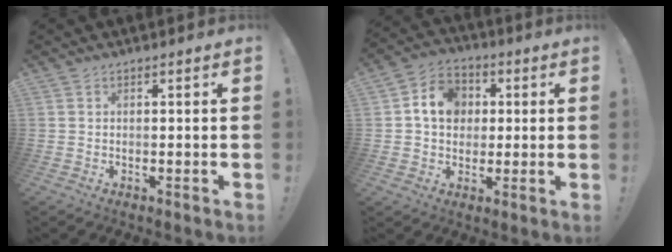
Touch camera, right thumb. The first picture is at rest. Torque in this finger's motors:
{"motor_torque": [1.16, 1.79, 1.09, -0.17, 0.11]}